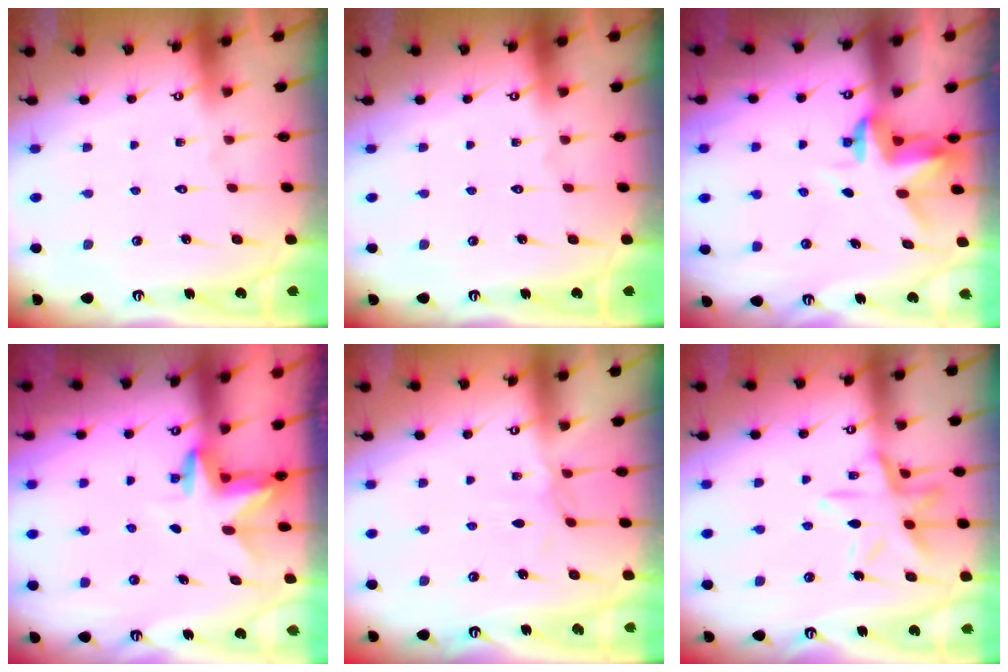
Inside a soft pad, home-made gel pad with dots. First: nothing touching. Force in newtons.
{"total": 0.0}
{"total": 3.3, "press": 3.2, "slide": 0.4}
{"total": 3.1, "press": 3.1, "slide": 0.3}
{"total": 2.0, "press": 2.0, "slide": 0.5}
{"total": 14.1, "press": 14.1, "slide": 0.9}